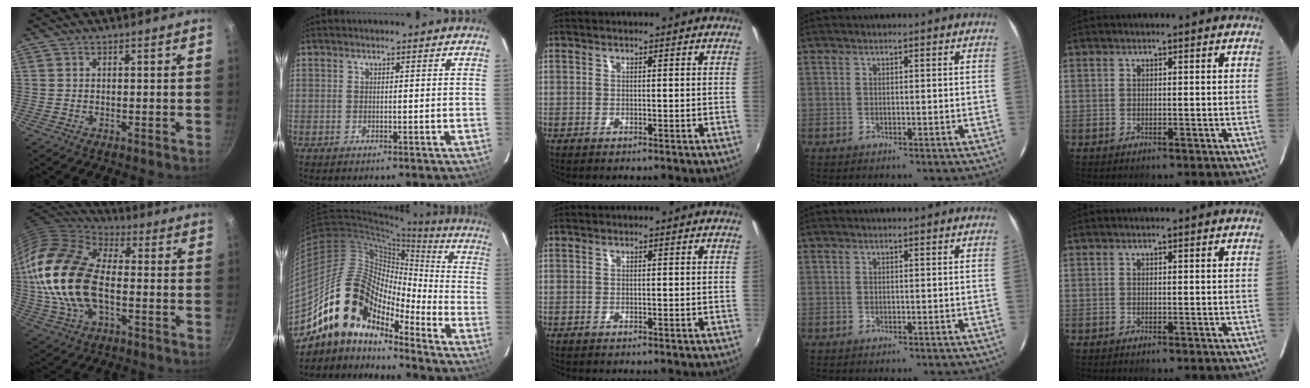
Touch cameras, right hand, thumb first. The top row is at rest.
{"thumb": {"total": 21.4, "force": [-1.4, 12.6, 17.2], "torque": [-0.336, 0.027, -0.036]}, "index": {"total": 17.1, "force": [-12.7, 8.1, 8.2], "torque": [-0.152, 0.010, -0.240]}}